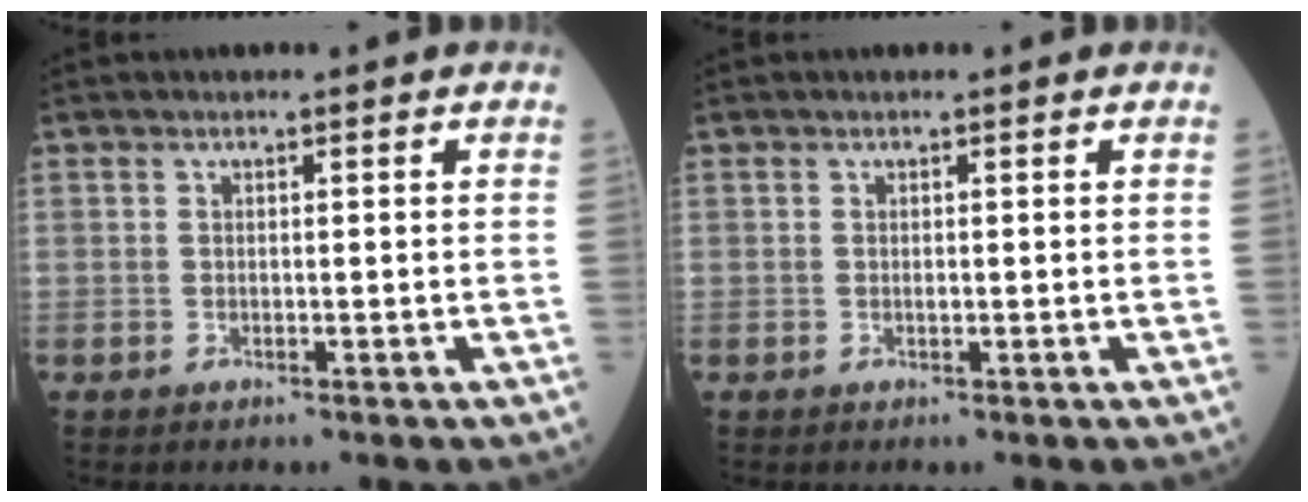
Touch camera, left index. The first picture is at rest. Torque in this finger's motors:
{"motor_torque": [0.31, -0.25, 0.00, 0.00]}